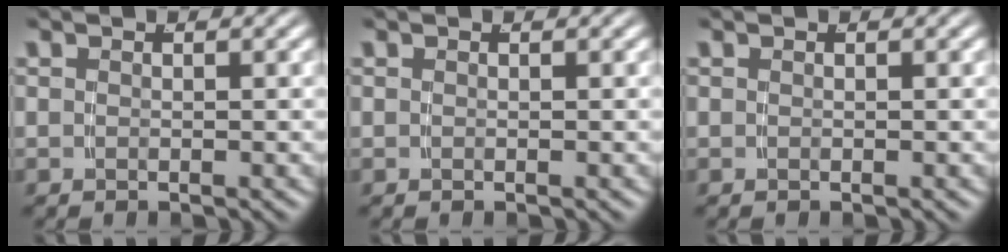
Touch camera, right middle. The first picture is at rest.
{"total": 0.0}
{"total": 0.0}